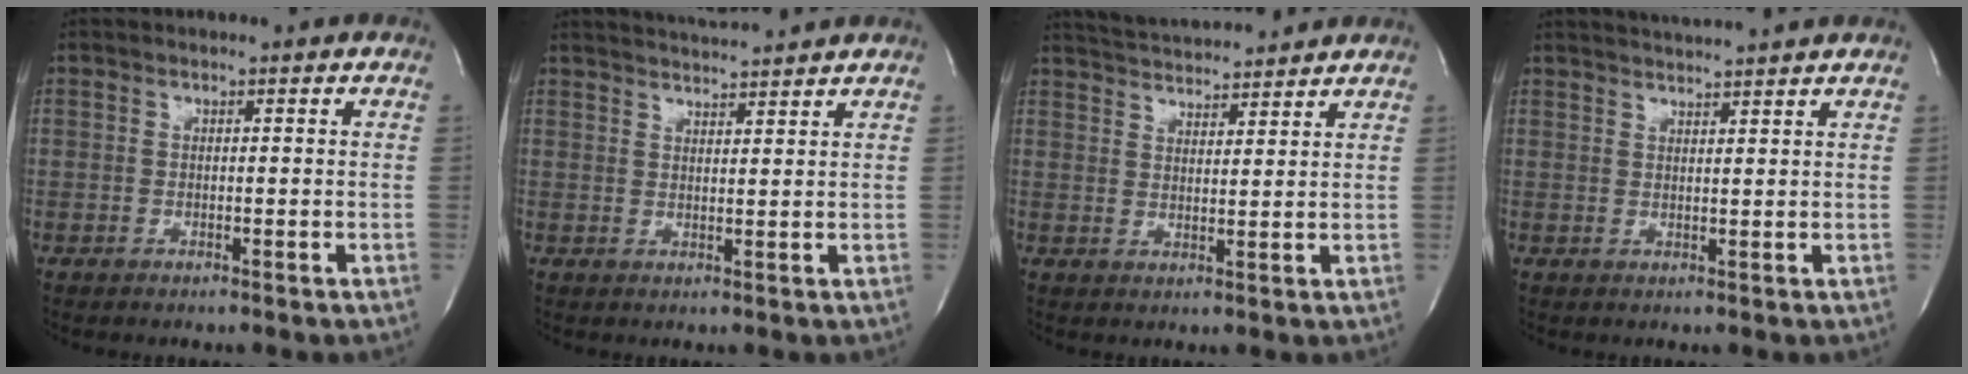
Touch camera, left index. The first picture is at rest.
{"total": 6.7, "force": [6.4, -0.8, 1.7], "torque": [-0.036, 0.012, 0.097]}
{"total": 10.3, "force": [9.8, 0.7, 3.0], "torque": [-0.060, 0.018, 0.152]}
{"total": 6.0, "force": [5.7, -1.0, 1.7], "torque": [-0.031, 0.015, 0.084]}